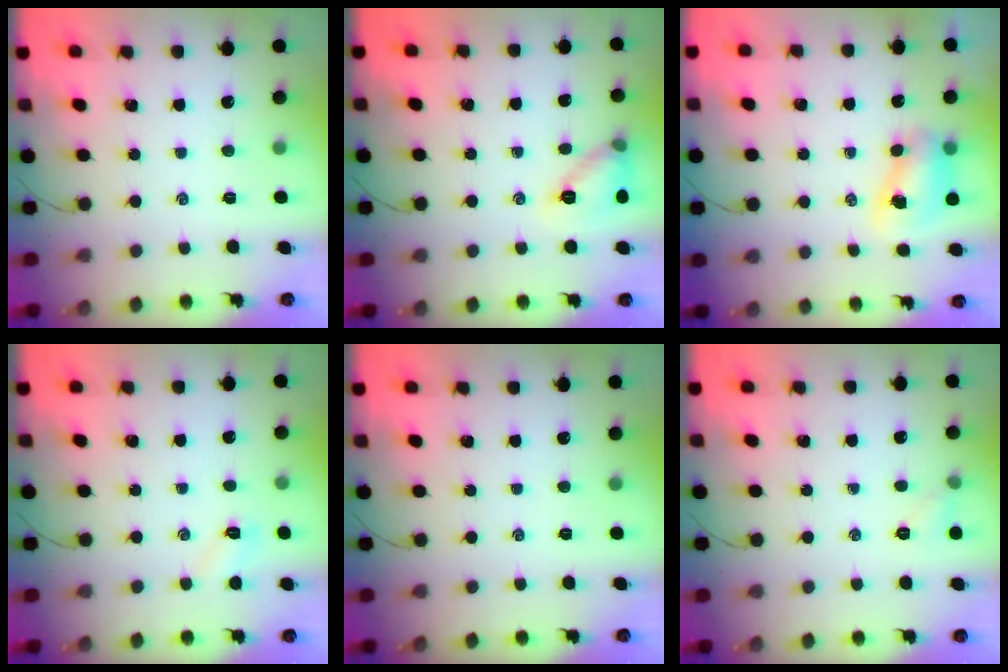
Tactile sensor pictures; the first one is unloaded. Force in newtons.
{"total": 10.5, "press": 10.4, "slide": 0.7}
{"total": 8.0, "press": 8.0, "slide": 1.1}
{"total": 4.1, "press": 4.0, "slide": 0.6}
{"total": 0.0}
{"total": 4.7, "press": 4.5, "slide": 1.5}